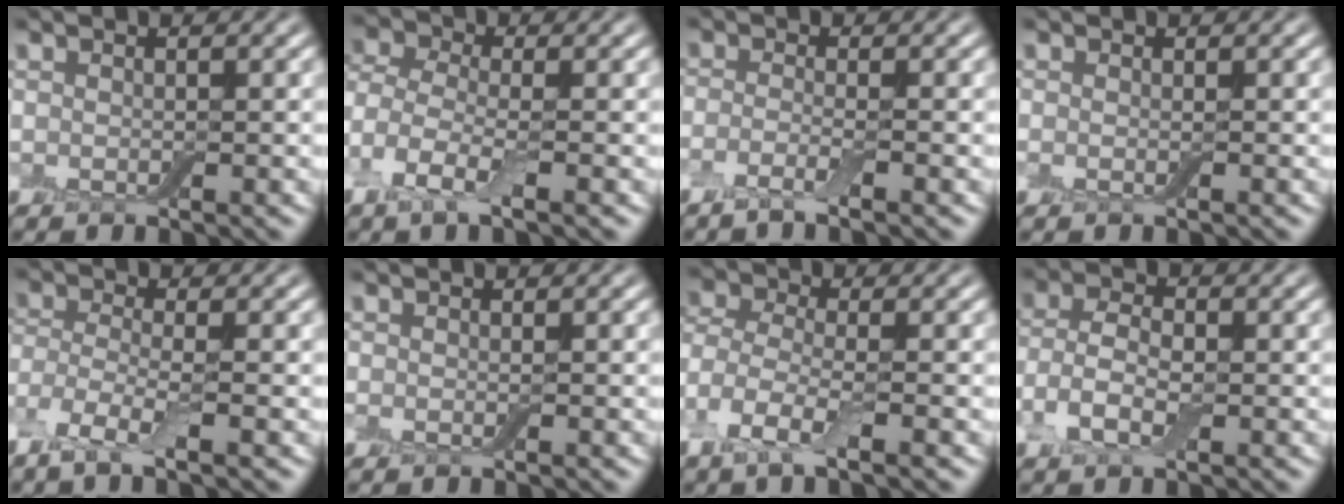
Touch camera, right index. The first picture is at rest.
{"total": 4.9, "force": [-1.8, 2.5, 3.8], "torque": [-0.088, 0.005, -0.049]}
{"total": 1.6, "force": [-1.2, 0.0, 1.1], "torque": [-0.027, -0.002, -0.034]}
{"total": 0.0}
{"total": 4.0, "force": [-2.4, 1.2, 2.9], "torque": [-0.068, -0.006, -0.060]}
{"total": 0.0}
{"total": 5.3, "force": [-2.2, 2.7, 4.1], "torque": [-0.093, 0.002, -0.055]}
{"total": 3.5, "force": [-1.2, 1.9, 2.7], "torque": [-0.062, 0.009, -0.033]}